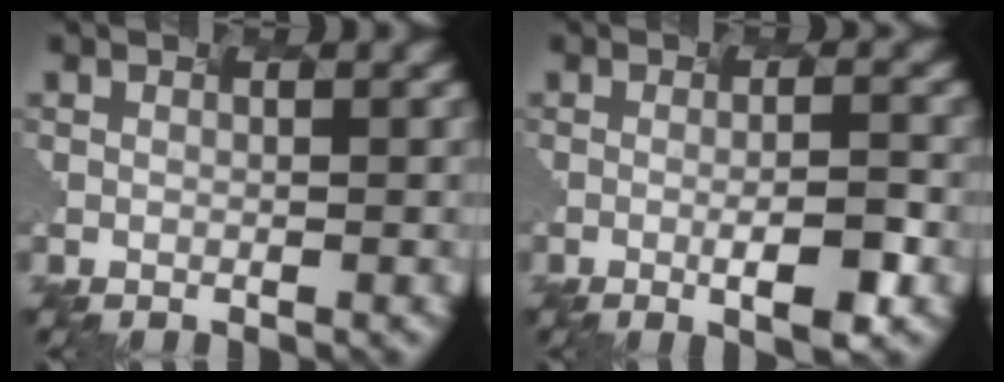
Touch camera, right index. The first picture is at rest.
{"total": 3.1, "force": [-1.6, -0.1, 2.6], "torque": [-0.056, -0.007, 0.004]}